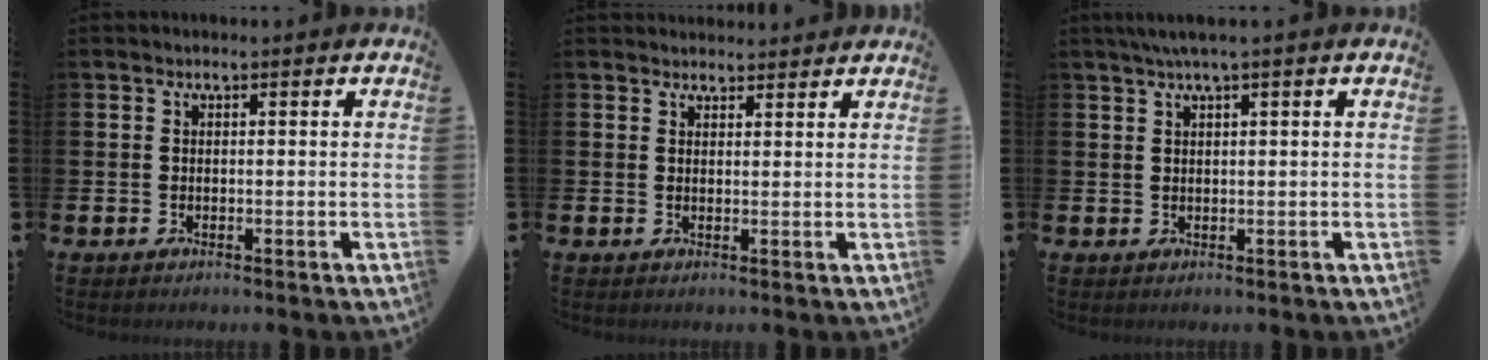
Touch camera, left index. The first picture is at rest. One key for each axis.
{"total": 2.1, "fx": 2.1, "fy": 0.5, "fz": -0.1, "tx": 0.006, "ty": -0.010, "tz": 0.037}
{"total": 2.2, "fx": 1.5, "fy": -0.2, "fz": 1.6, "tx": -0.037, "ty": 0.004, "tz": 0.028}